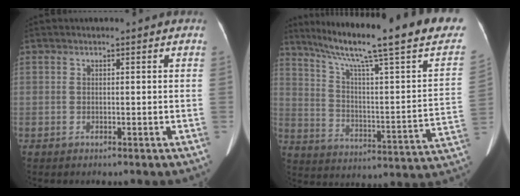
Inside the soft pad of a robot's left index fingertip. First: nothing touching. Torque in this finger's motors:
{"motor_torque": [0.42, -1.72, 0.46, 0.15]}